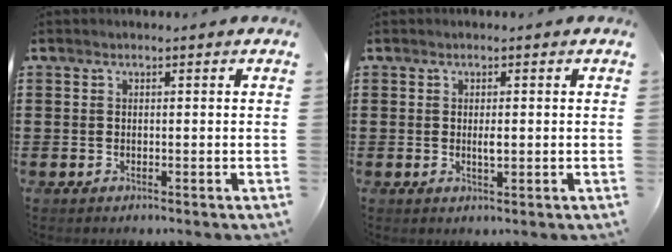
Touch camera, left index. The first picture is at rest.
{"total": 1.5, "force": [0.0, 0.5, 1.5], "torque": [-0.028, 0.000, -0.001]}